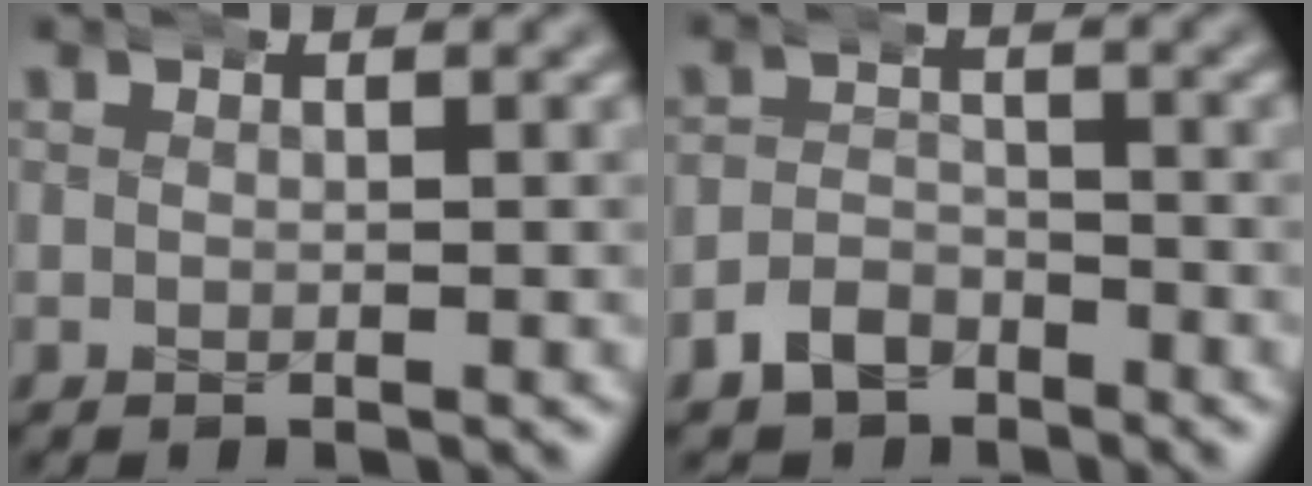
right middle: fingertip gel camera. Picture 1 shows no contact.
{"total": 2.9, "force": [-2.5, 1.5, -0.1], "torque": [0.006, 0.003, -0.048]}